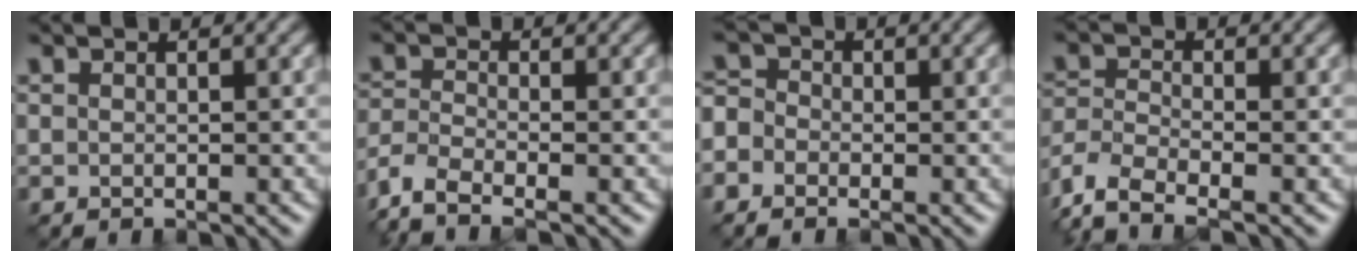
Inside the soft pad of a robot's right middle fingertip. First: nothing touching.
{"total": 3.6, "force": [-2.9, 0.8, 2.0], "torque": [-0.051, -0.008, -0.075]}
{"total": 2.8, "force": [-1.1, 2.5, 0.8], "torque": [-0.004, 0.015, -0.041]}
{"total": 4.9, "force": [-3.9, 1.3, 2.8], "torque": [-0.065, -0.006, -0.092]}